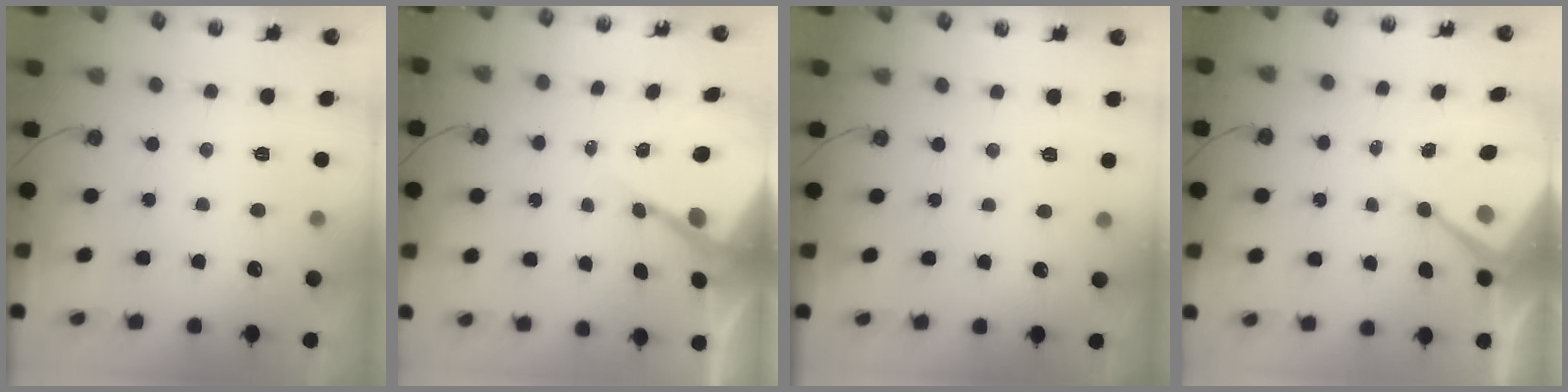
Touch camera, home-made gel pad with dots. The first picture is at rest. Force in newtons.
{"total": 9.3, "press": 9.2, "slide": 0.9}
{"total": 3.0, "press": 3.0, "slide": 0.3}
{"total": 9.7, "press": 9.6, "slide": 1.0}